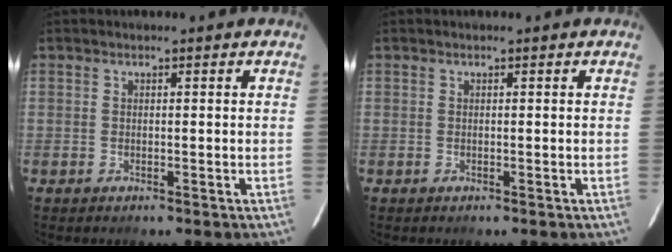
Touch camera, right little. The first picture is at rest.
{"total": 0.0}